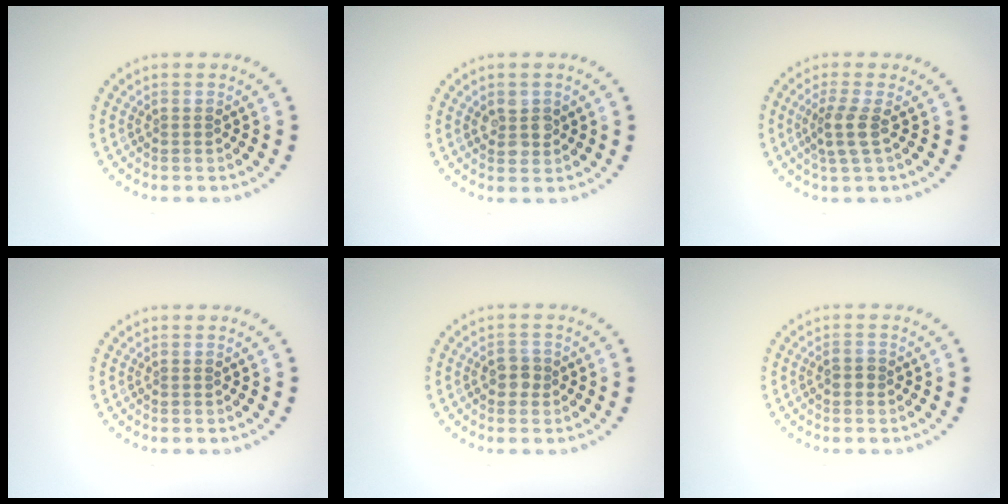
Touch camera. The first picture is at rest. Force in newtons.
{"total": 2.2, "press": 2.1, "slide": 0.6}
{"total": 2.4, "press": 1.8, "slide": 1.5}
{"total": 0.0}
{"total": 1.7, "press": 1.7, "slide": 0.4}
{"total": 1.2, "press": 1.1, "slide": 0.2}